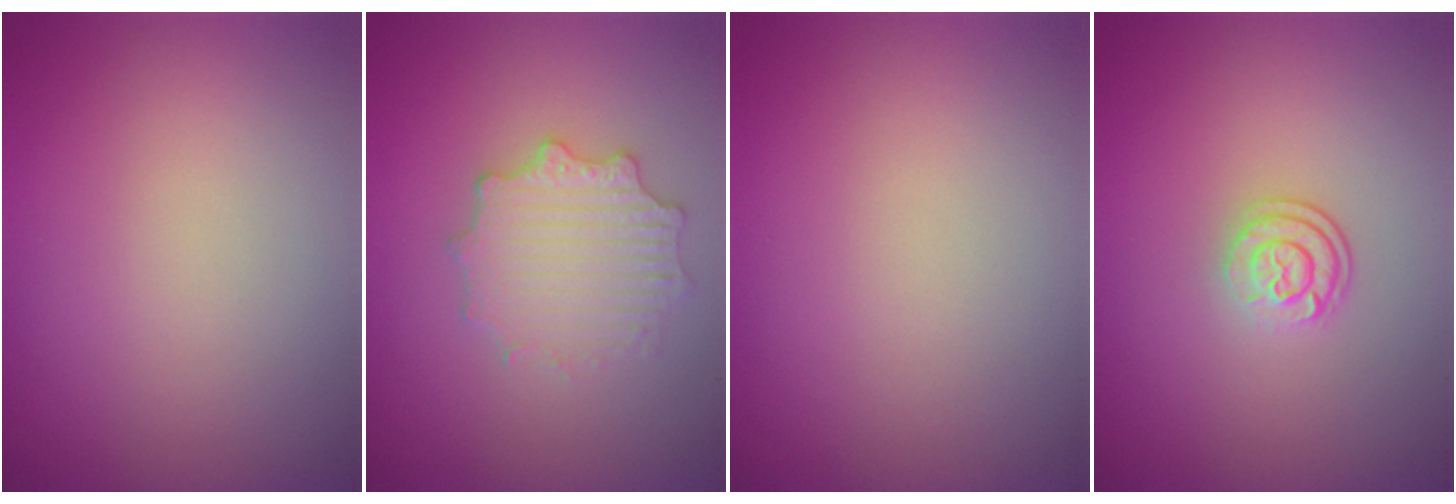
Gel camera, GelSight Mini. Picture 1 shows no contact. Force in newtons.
{"total": 3.4, "press": 3.1, "slide": 1.2}
{"total": 0.0}
{"total": 2.5, "press": 1.9, "slide": 1.7}